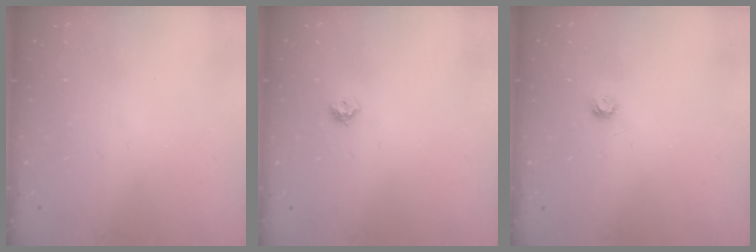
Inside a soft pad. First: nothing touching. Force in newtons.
{"total": 6.1, "press": 6.0, "slide": 0.9}
{"total": 4.2, "press": 4.2, "slide": 0.5}